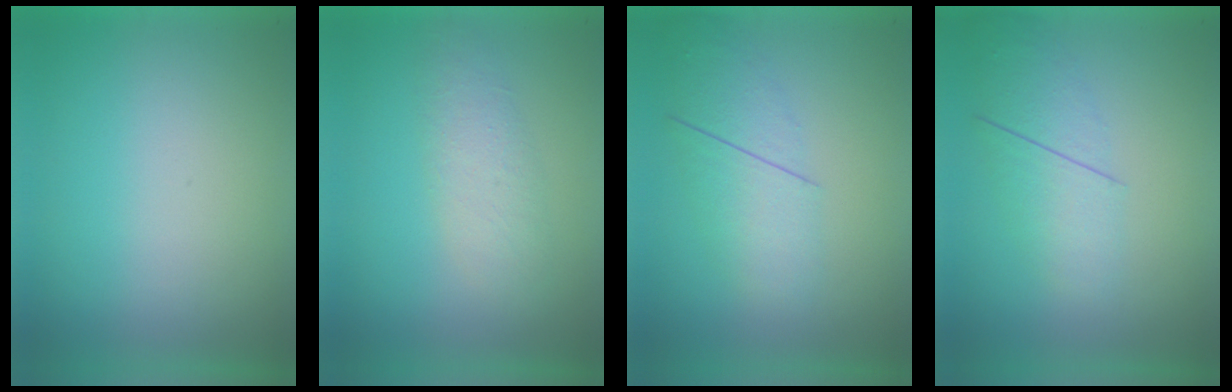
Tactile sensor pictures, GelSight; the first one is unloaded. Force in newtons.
{"total": 1.8}
{"total": 2.3}
{"total": 2.2}